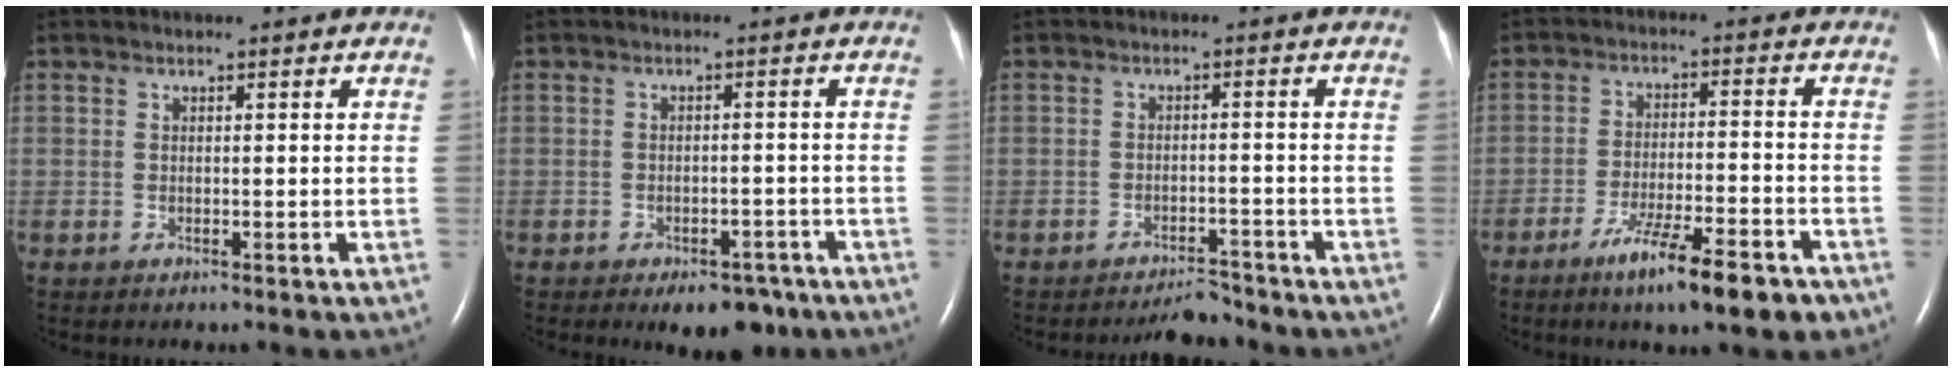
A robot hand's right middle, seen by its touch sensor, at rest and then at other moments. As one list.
[{"total": 6.3, "force": [-4.5, 3.2, 3.0], "torque": [-0.030, 0.009, -0.057]}, {"total": 3.2, "force": [-3.1, 0.3, 0.2], "torque": [-0.002, -0.009, -0.050]}, {"total": 10.7, "force": [-7.1, 1.3, 8.0], "torque": [-0.130, -0.016, -0.109]}]